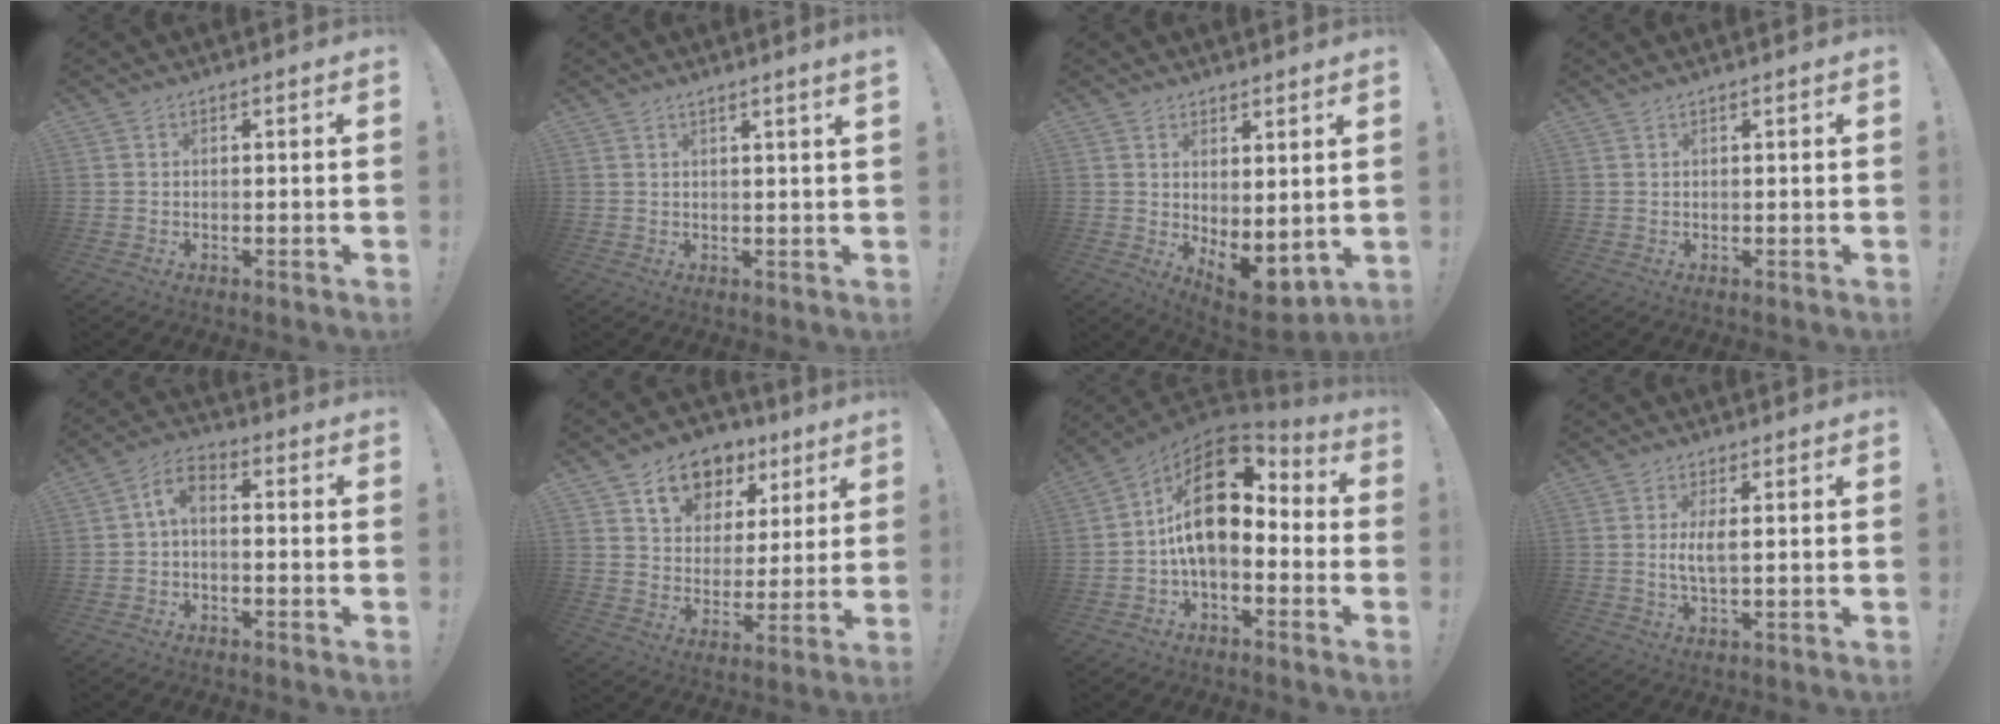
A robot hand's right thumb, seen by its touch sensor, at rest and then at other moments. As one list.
[{"total": 2.4, "force": [1.6, -0.6, 1.7], "torque": [-0.023, -0.011, 0.024]}, {"total": 5.8, "force": [0.6, 3.1, 4.9], "torque": [-0.040, -0.028, 0.022]}, {"total": 0.9, "force": [0.5, -0.2, 0.7], "torque": [-0.022, 0.003, 0.010]}, {"total": 5.2, "force": [-0.7, 2.6, 4.5], "torque": [-0.099, 0.003, -0.013]}, {"total": 12.3, "force": [7.0, 8.8, 4.9], "torque": [-0.077, -0.035, 0.132]}, {"total": 17.5, "force": [2.8, 9.4, 14.5], "torque": [-0.249, -0.006, 0.052]}, {"total": 3.9, "force": [0.3, 0.7, 3.9], "torque": [-0.080, -0.006, 0.002]}]